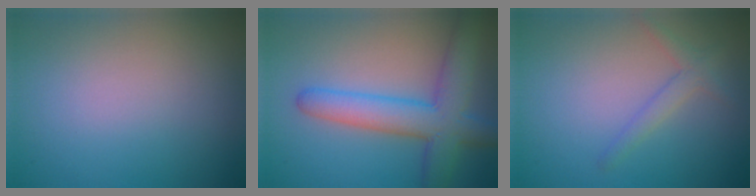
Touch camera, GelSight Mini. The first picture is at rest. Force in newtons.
{"total": 6.4, "press": 6.4, "slide": 0.2}
{"total": 1.7, "press": 1.7, "slide": 0.1}